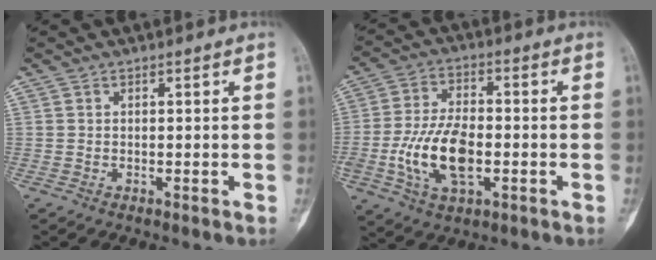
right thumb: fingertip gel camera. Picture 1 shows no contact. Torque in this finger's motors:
{"motor_torque": [0.57, 0.60, 0.51, 0.05, 0.09]}